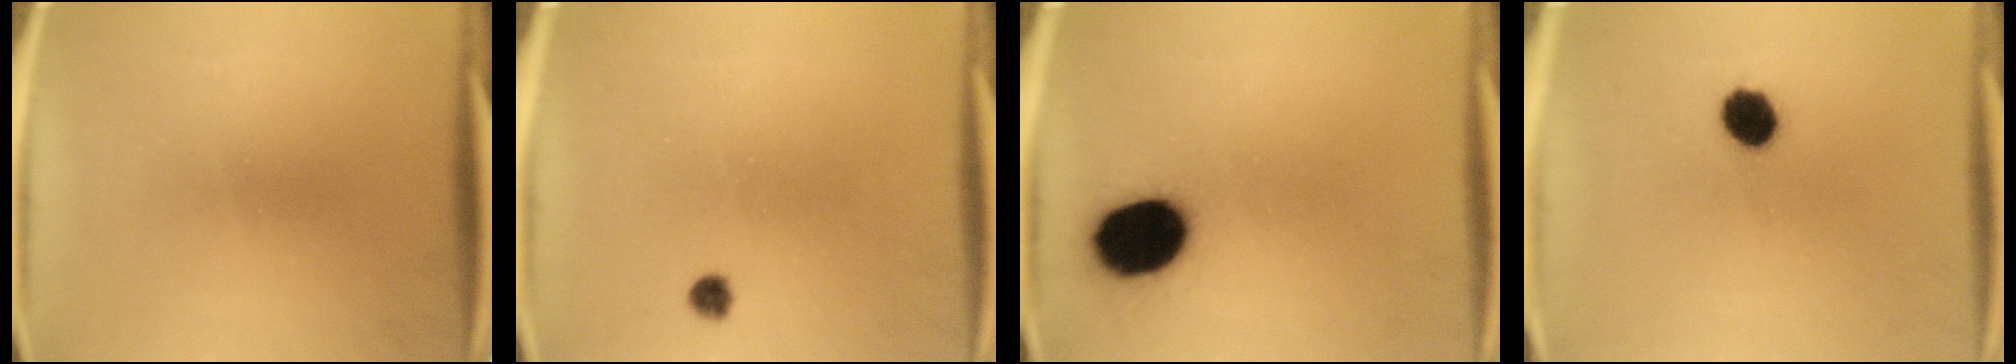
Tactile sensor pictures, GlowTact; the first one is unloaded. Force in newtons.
{"total": 1.7}
{"total": 14.1}
{"total": 6.3}